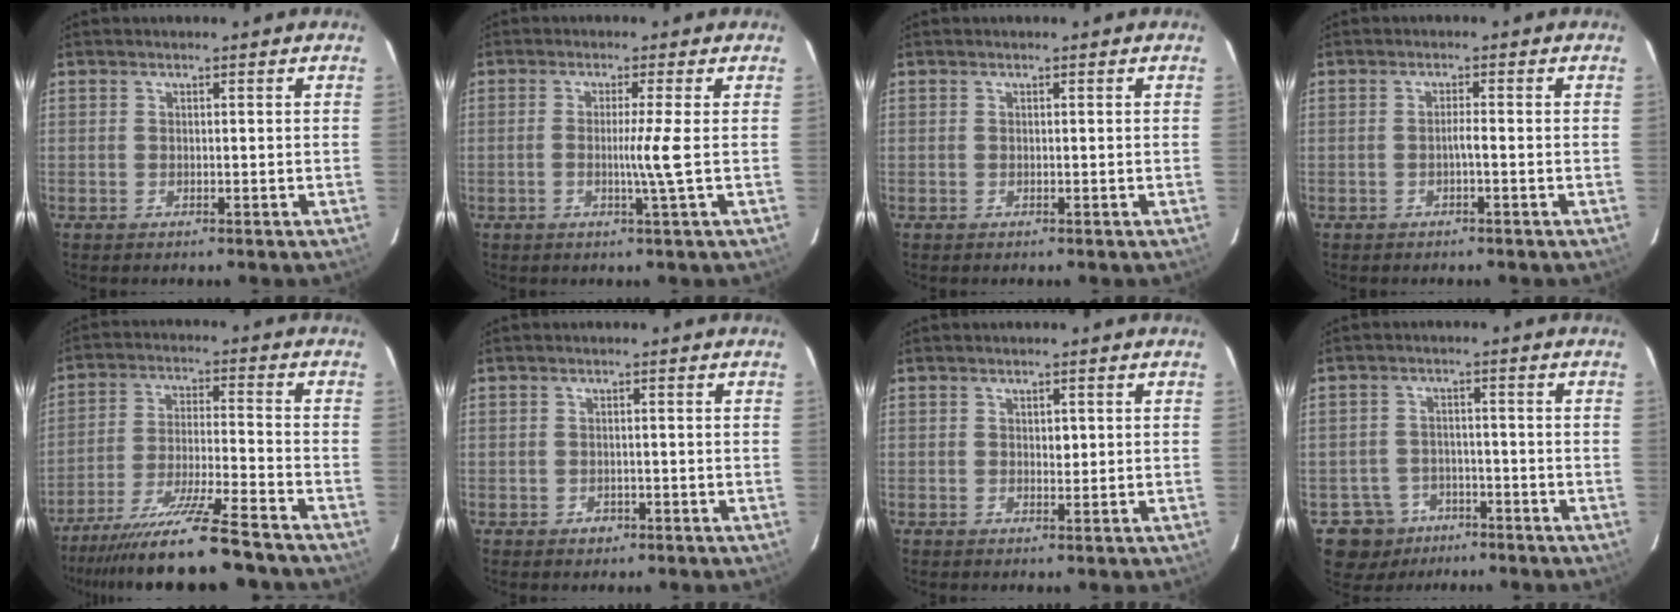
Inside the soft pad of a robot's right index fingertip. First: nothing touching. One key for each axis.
{"total": 3.9, "fx": -0.4, "fy": -1.4, "fz": 3.6, "tx": -0.064, "ty": -0.008, "tz": -0.009}
{"total": 0.0}
{"total": 1.3, "fx": -0.5, "fy": -0.1, "fz": 1.1, "tx": -0.020, "ty": 0.002, "tz": -0.009}
{"total": 14.7, "fx": -12.2, "fy": -0.5, "fz": 8.2, "tx": -0.151, "ty": -0.028, "tz": -0.204}
{"total": 1.7, "fx": -0.8, "fy": 1.5, "fz": 0.4, "tx": -0.005, "ty": 0.005, "tz": -0.009}
{"total": 1.3, "fx": 0.3, "fy": 0.8, "fz": 1.0, "tx": -0.011, "ty": -0.001, "tz": 0.005}
{"total": 6.5, "fx": -3.6, "fy": 5.5, "fz": 0.1, "tx": -0.001, "ty": 0.010, "tz": -0.049}